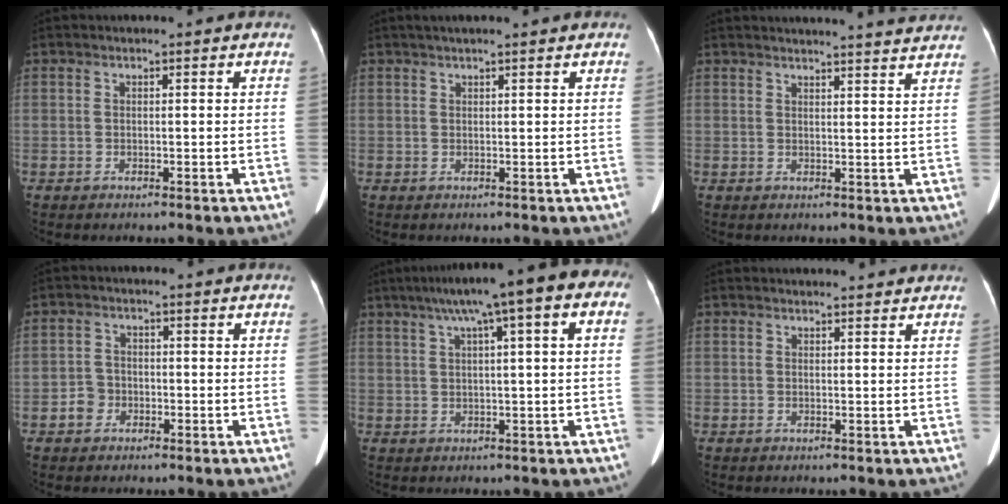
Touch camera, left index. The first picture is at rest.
{"total": 3.4, "force": [2.8, 0.0, 2.1], "torque": [-0.027, 0.027, 0.044]}
{"total": 13.6, "force": [13.1, -0.2, 3.6], "torque": [-0.046, -0.015, 0.143]}
{"total": 2.6, "force": [-1.3, 2.2, 0.6], "torque": [-0.012, 0.006, -0.026]}
{"total": 13.5, "force": [6.0, 1.9, 11.9], "torque": [-0.176, 0.049, 0.076]}
{"total": 5.2, "force": [5.0, 0.7, 1.1], "torque": [-0.012, 0.019, 0.053]}